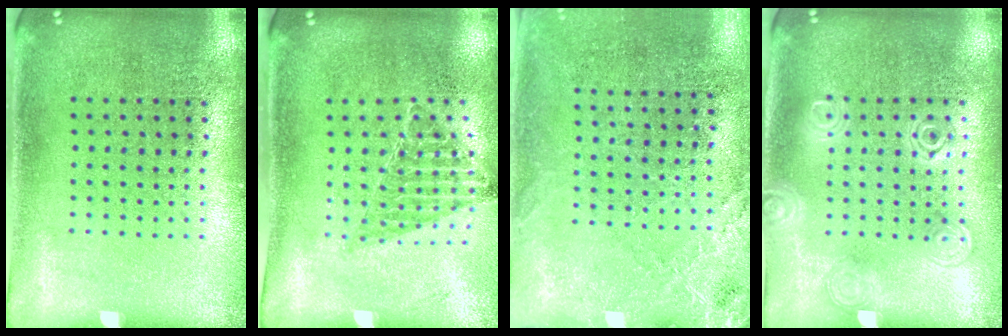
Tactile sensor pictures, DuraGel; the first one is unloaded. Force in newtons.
{"total": 0.9, "press": 0.8, "slide": 0.2}
{"total": 2.6, "press": 2.4, "slide": 1.0}
{"total": 1.2, "press": 1.2, "slide": 0.3}